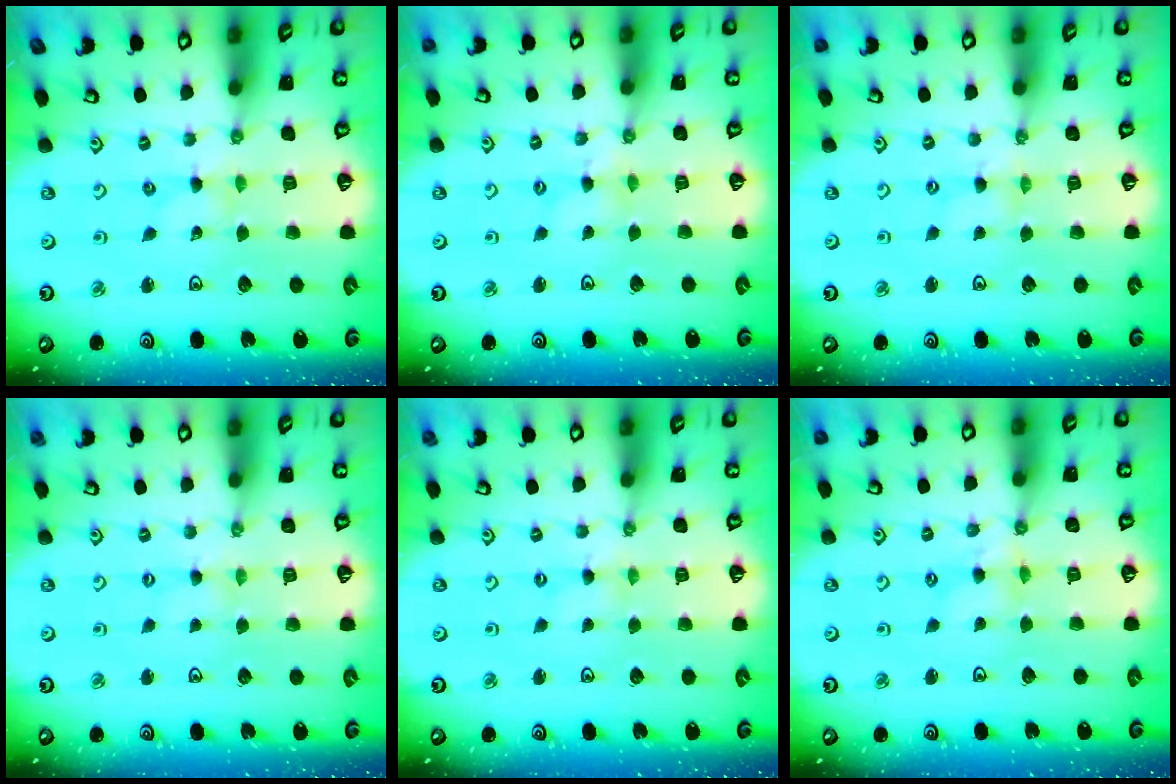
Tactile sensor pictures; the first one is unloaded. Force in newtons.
{"total": 1.2, "press": 1.2, "slide": 0.3}
{"total": 1.1, "press": 1.0, "slide": 0.1}
{"total": 0.0}
{"total": 0.0}
{"total": 3.0, "press": 3.0, "slide": 0.2}